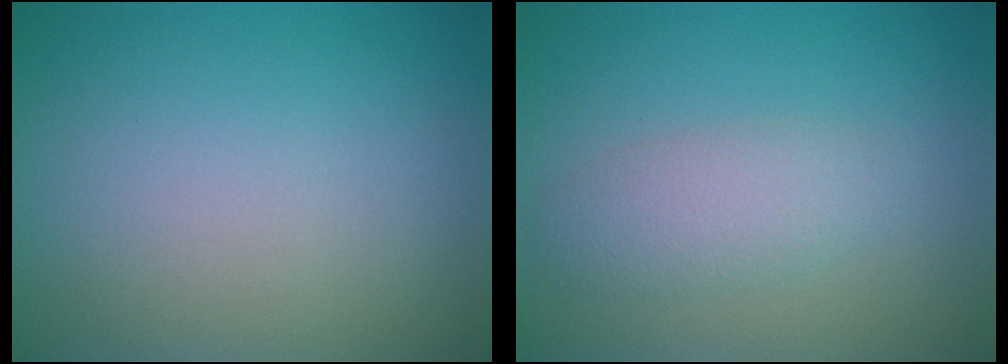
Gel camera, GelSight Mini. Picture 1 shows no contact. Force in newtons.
{"total": 2.6, "press": 2.6, "slide": 0.1}